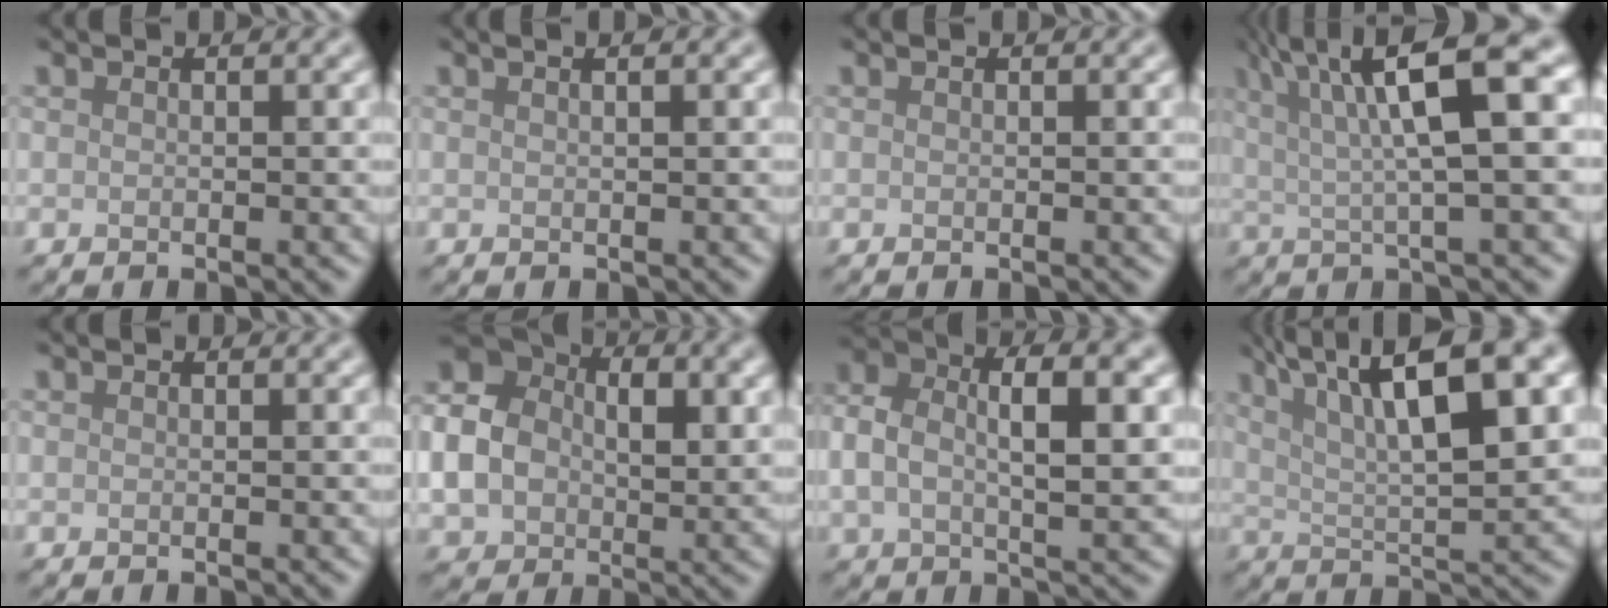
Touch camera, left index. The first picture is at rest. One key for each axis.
{"total": 1.7, "fx": 0.9, "fy": 0.7, "fz": 1.3, "tx": -0.007, "ty": -0.002, "tz": 0.002}
{"total": 0.0}
{"total": 10.1, "fx": 3.6, "fy": 2.4, "fz": 9.2, "tx": -0.139, "ty": 0.023, "tz": 0.056}
{"total": 0.0}
{"total": 9.2, "fx": 0.6, "fy": 7.1, "fz": 5.9, "tx": -0.130, "ty": 0.004, "tz": 0.006}
{"total": 7.8, "fx": 0.7, "fy": 3.7, "fz": 6.8, "tx": -0.129, "ty": 0.010, "tz": 0.005}
{"total": 11.0, "fx": 4.9, "fy": 2.9, "fz": 9.4, "tx": -0.150, "ty": 0.014, "tz": 0.081}